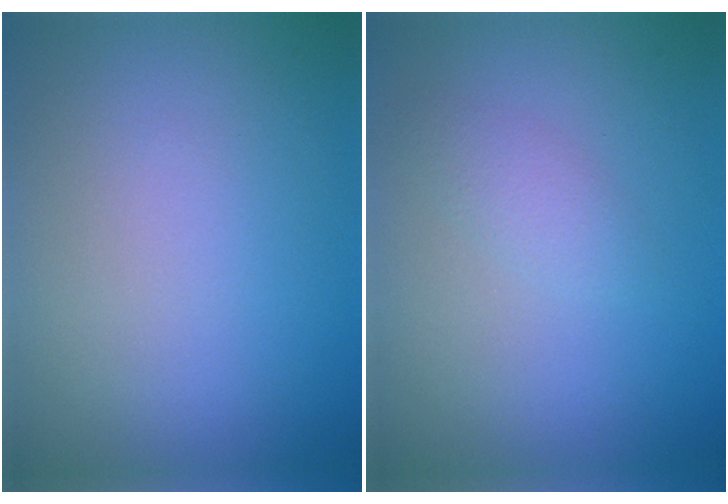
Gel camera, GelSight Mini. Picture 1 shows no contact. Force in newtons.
{"total": 1.3, "press": 1.3, "slide": 0.0}